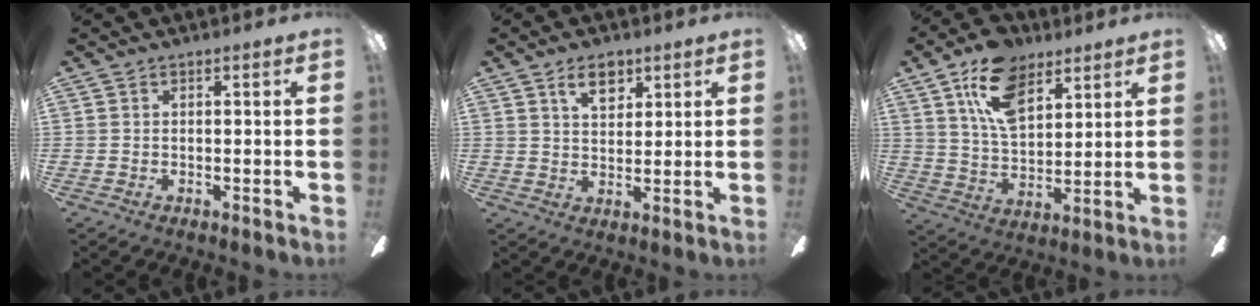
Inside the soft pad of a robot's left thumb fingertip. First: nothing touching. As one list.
[{"total": 6.7, "force": [4.1, 3.6, 4.0], "torque": [-0.056, -0.007, 0.068]}, {"total": 14.8, "force": [9.0, 7.9, 8.7], "torque": [-0.156, -0.020, 0.166]}]